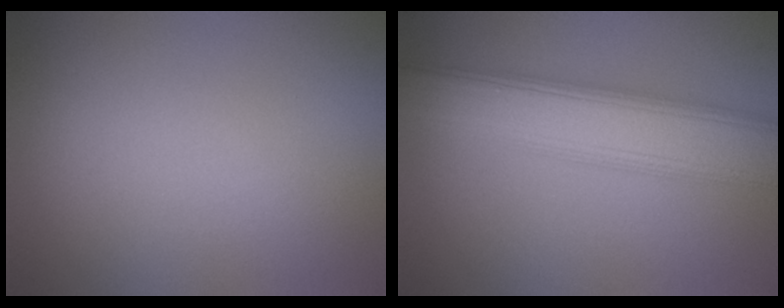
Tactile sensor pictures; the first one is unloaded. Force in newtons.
{"total": 7.5, "press": 7.5, "slide": 0.4}